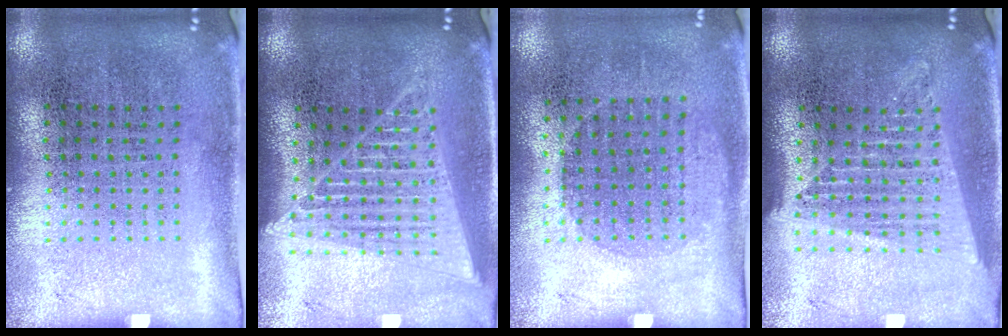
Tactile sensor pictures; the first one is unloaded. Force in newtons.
{"total": 1.8, "press": 1.6, "slide": 0.8}
{"total": 1.0, "press": 0.9, "slide": 0.4}
{"total": 1.8, "press": 1.6, "slide": 0.8}